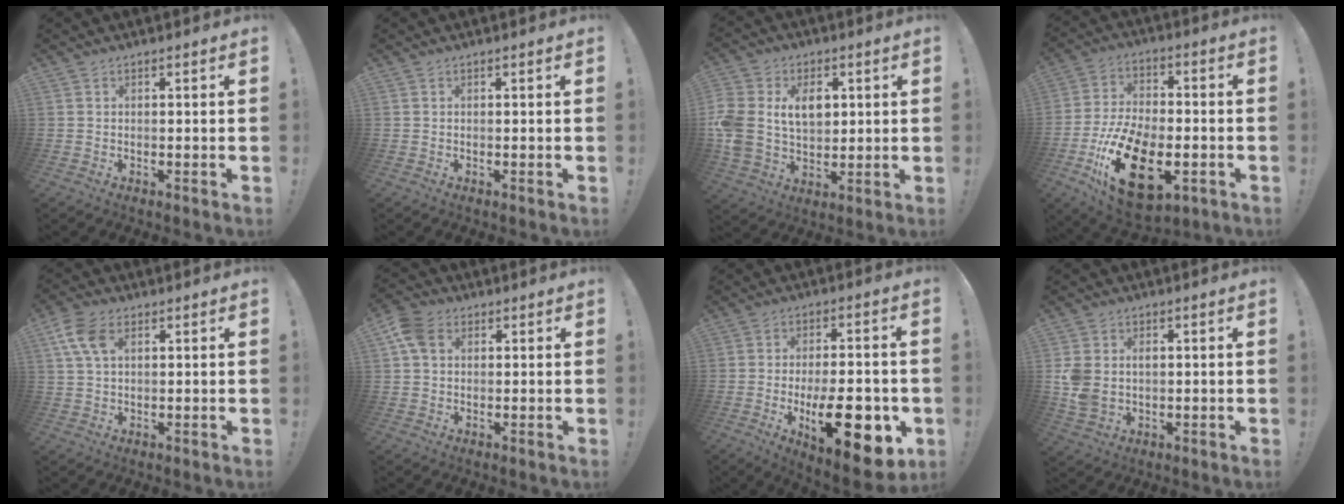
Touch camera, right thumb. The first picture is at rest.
{"total": 0.0}
{"total": 13.5, "force": [3.2, 10.4, 8.0], "torque": [-0.149, -0.010, 0.062]}
{"total": 22.3, "force": [-8.1, 12.3, 16.8], "torque": [-0.318, 0.045, -0.123]}
{"total": 8.3, "force": [3.1, 5.1, 5.8], "torque": [-0.120, 0.000, 0.061]}
{"total": 7.1, "force": [2.3, 5.3, 4.1], "torque": [-0.076, 0.004, 0.048]}
{"total": 19.4, "force": [-5.5, 8.2, 16.7], "torque": [-0.226, 0.022, -0.073]}
{"total": 6.2, "force": [1.3, 4.9, 3.6], "torque": [-0.069, -0.004, 0.022]}